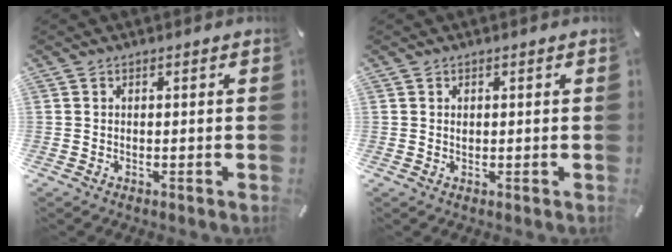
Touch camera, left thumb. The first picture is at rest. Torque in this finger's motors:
{"motor_torque": [0.08, 0.04, 0.04, -0.10, 0.03]}